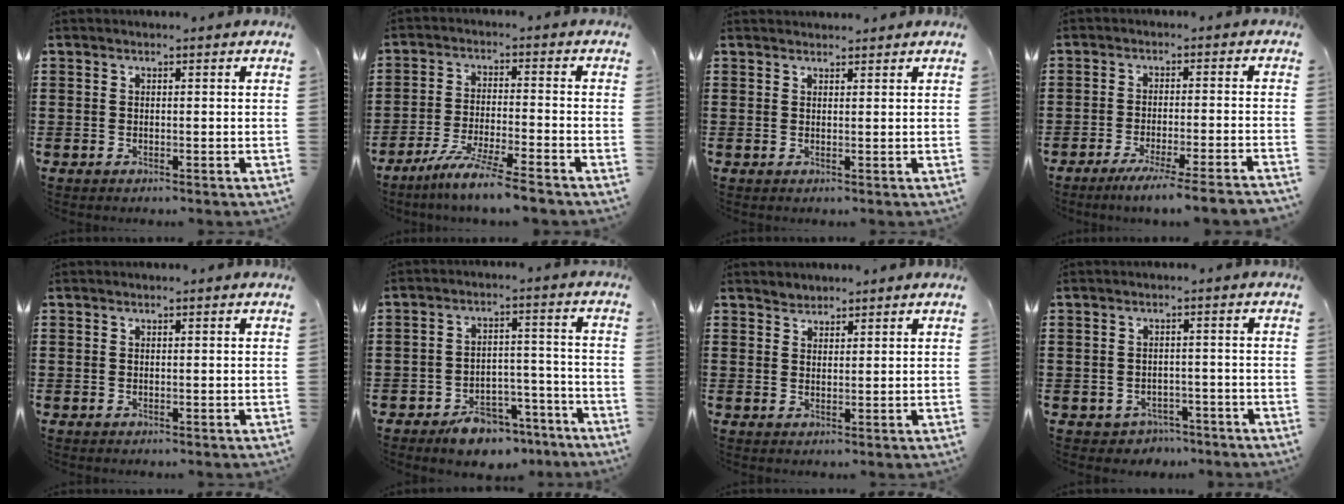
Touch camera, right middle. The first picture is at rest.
{"total": 6.8, "force": [-5.9, -0.6, 3.4], "torque": [-0.069, -0.018, -0.113]}
{"total": 1.3, "force": [1.3, -0.1, 0.0], "torque": [-0.002, -0.002, 0.026]}
{"total": 4.7, "force": [-4.0, -0.6, 2.3], "torque": [-0.034, -0.013, -0.072]}
{"total": 0.0}
{"total": 6.4, "force": [-5.7, 2.3, 1.9], "torque": [-0.031, 0.024, -0.108]}
{"total": 1.7, "force": [1.6, 0.2, -0.5], "torque": [0.004, 0.003, 0.033]}
{"total": 1.8, "force": [-1.6, 0.8, -0.1], "torque": [-0.007, 0.001, -0.038]}